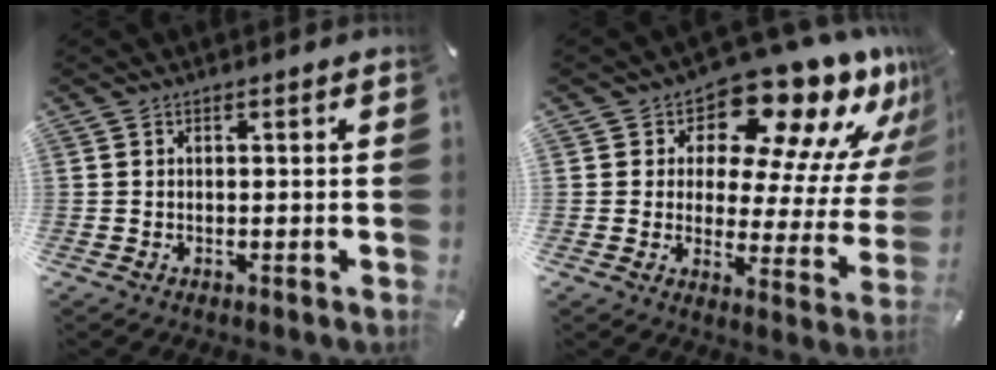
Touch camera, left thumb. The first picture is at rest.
{"total": 15.3, "force": [12.2, 6.0, 7.0], "torque": [-0.092, -0.127, 0.199]}